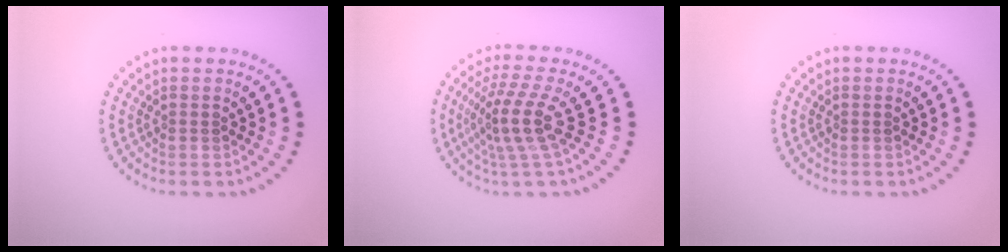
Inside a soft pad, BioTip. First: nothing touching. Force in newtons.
{"total": 4.3, "press": 3.1, "slide": 3.0}
{"total": 0.0}